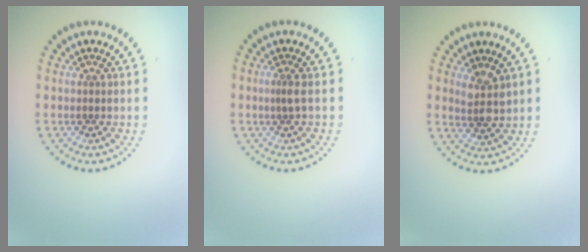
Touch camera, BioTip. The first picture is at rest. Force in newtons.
{"total": 0.7, "press": 0.4, "slide": 0.6}
{"total": 2.2, "press": 2.0, "slide": 0.9}